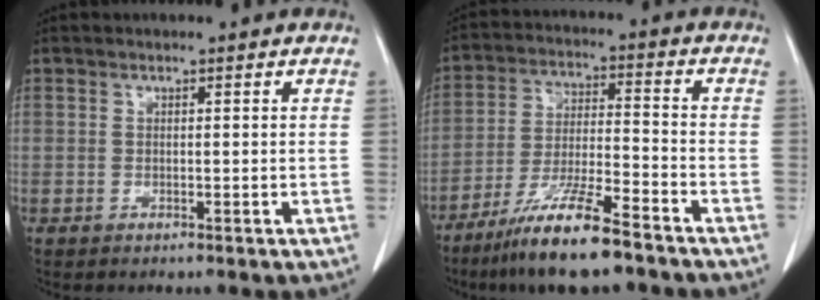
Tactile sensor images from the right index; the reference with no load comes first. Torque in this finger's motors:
{"motor_torque": [0.63, -0.60, 0.43, 0.15]}